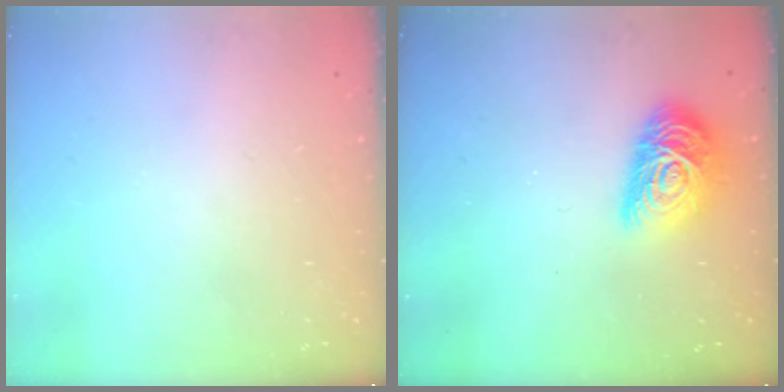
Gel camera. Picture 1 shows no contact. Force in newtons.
{"total": 14.9, "press": 14.9, "slide": 0.7}